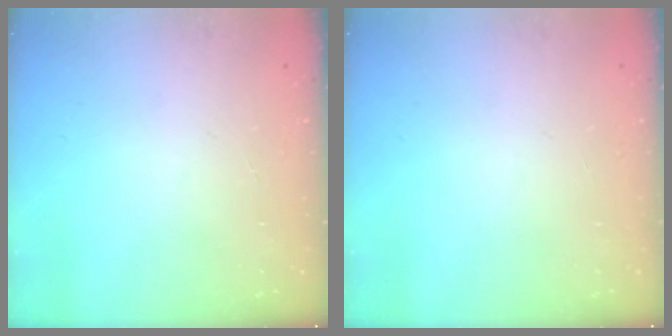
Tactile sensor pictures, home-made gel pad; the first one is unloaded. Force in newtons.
{"total": 0.0}